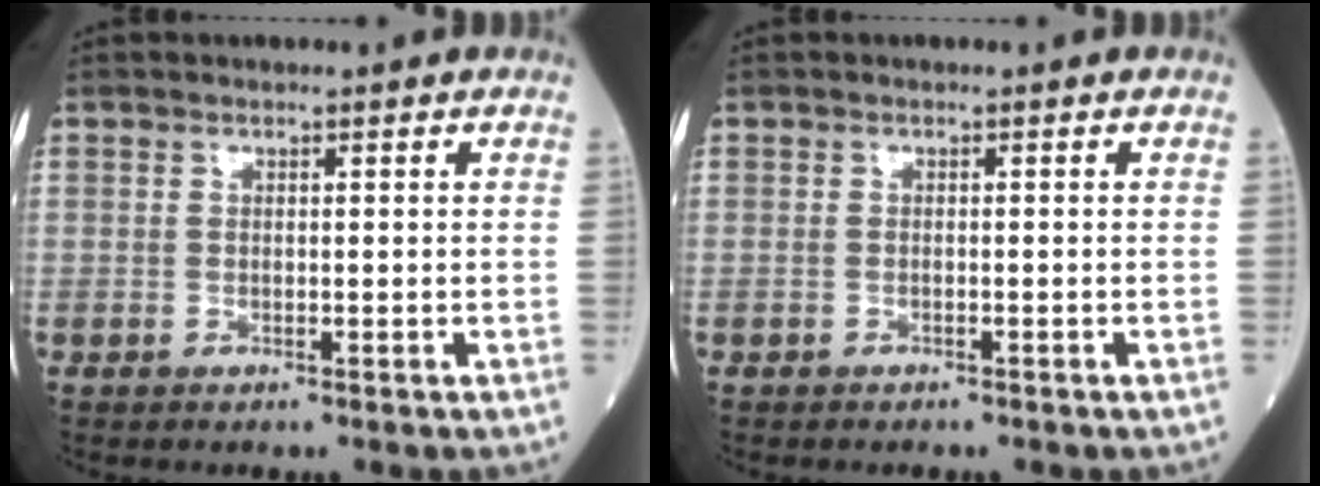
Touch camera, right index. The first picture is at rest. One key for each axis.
{"total": 0.6, "fx": -0.5, "fy": 0.2, "fz": 0.2, "tx": -0.010, "ty": -0.001, "tz": -0.008}